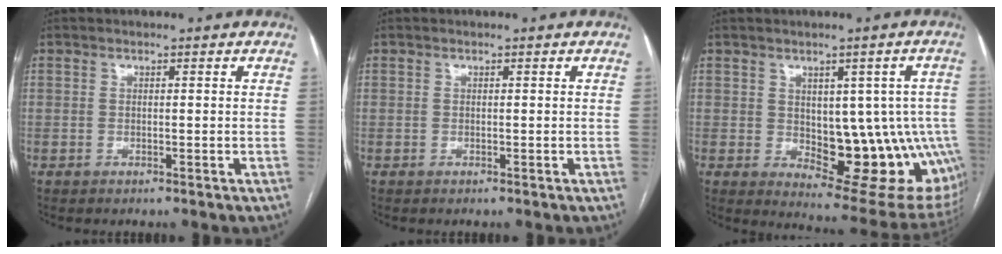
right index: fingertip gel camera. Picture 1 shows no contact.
{"total": 0.0}
{"total": 17.5, "force": [-2.1, 7.8, 15.5], "torque": [-0.135, 0.013, 0.001]}